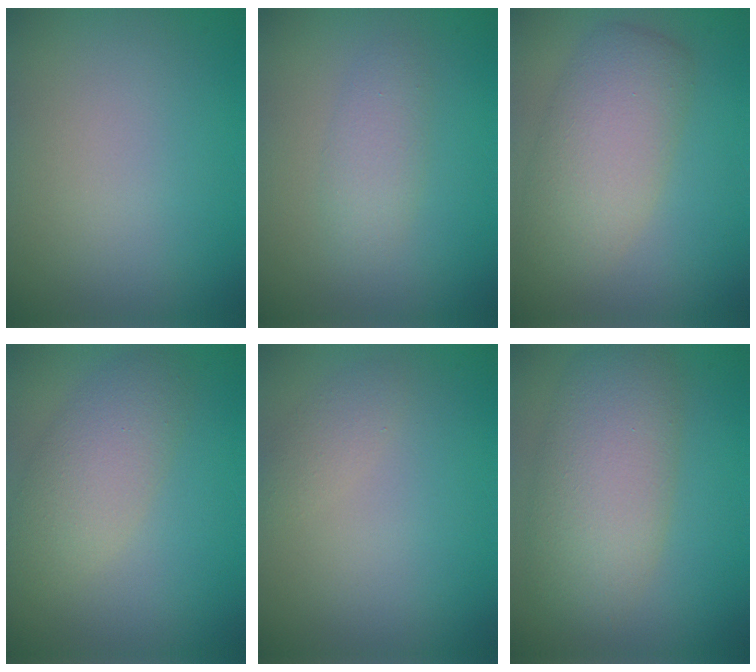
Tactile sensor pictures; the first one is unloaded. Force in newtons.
{"total": 2.1, "press": 2.1, "slide": 0.1}
{"total": 5.5, "press": 5.5, "slide": 0.5}
{"total": 4.1, "press": 4.1, "slide": 0.1}
{"total": 1.1, "press": 1.1, "slide": 0.1}
{"total": 6.8, "press": 6.8, "slide": 0.2}